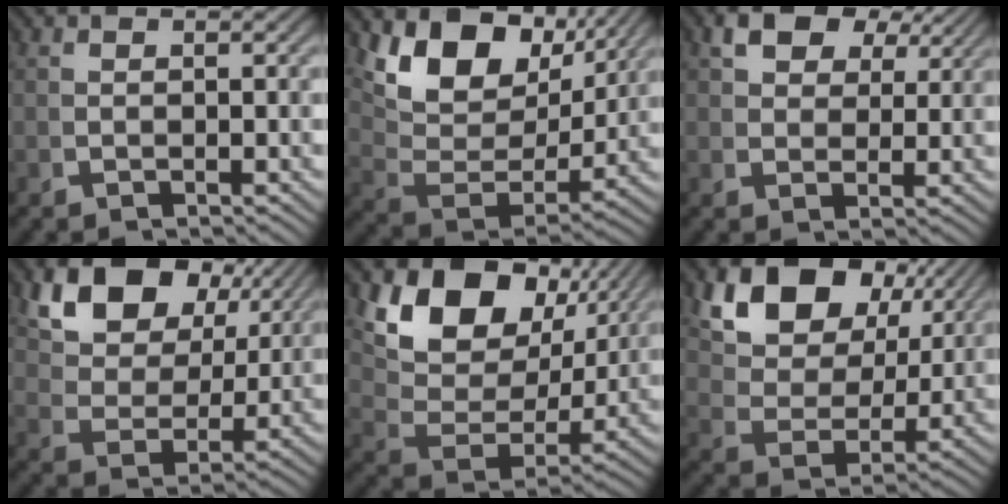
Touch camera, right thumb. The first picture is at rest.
{"total": 10.8, "force": [3.6, 6.5, 7.9], "torque": [-0.154, -0.013, 0.064]}
{"total": 5.9, "force": [4.1, 2.9, 3.1], "torque": [-0.054, 0.007, 0.073]}
{"total": 10.0, "force": [5.5, 5.4, 6.3], "torque": [-0.129, 0.004, 0.098]}
{"total": 13.6, "force": [4.8, 8.4, 9.6], "torque": [-0.181, 0.006, 0.074]}
{"total": 11.1, "force": [5.4, 6.4, 7.3], "torque": [-0.149, 0.002, 0.094]}